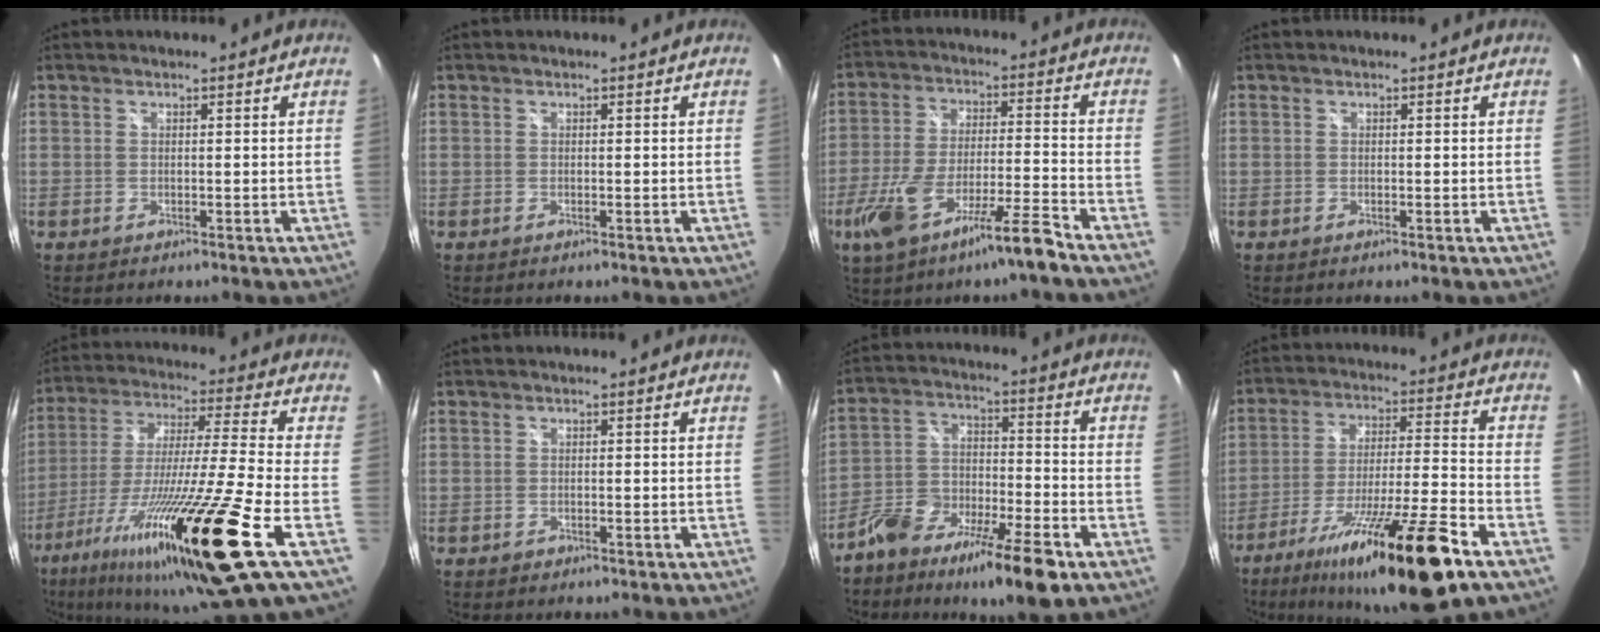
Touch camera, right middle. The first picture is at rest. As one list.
[{"total": 0.0}, {"total": 13.4, "force": [-8.8, 1.2, 10.0], "torque": [-0.211, -0.022, -0.158]}, {"total": 0.0}, {"total": 27.5, "force": [-13.7, -0.2, 23.8], "torque": [-0.440, -0.071, -0.244]}, {"total": 1.1, "force": [-0.6, 0.8, 0.4], "torque": [-0.008, -0.003, -0.009]}, {"total": 13.6, "force": [-8.5, 3.6, 10.0], "torque": [-0.189, -0.006, -0.156]}, {"total": 21.3, "force": [-14.0, 0.7, 16.0], "torque": [-0.285, -0.037, -0.231]}]